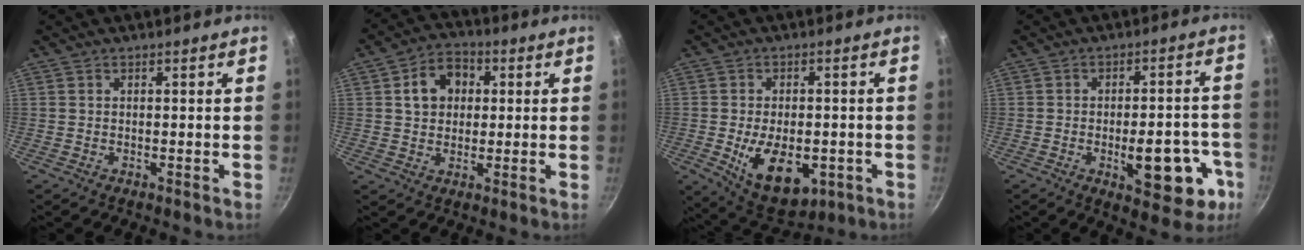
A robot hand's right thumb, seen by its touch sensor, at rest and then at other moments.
{"total": 8.5, "force": [1.9, 6.7, 4.8], "torque": [-0.050, 0.014, 0.022]}
{"total": 13.3, "force": [-3.5, 7.7, 10.2], "torque": [-0.135, -0.002, -0.037]}
{"total": 14.1, "force": [-4.9, 6.4, 11.6], "torque": [-0.109, 0.025, -0.059]}